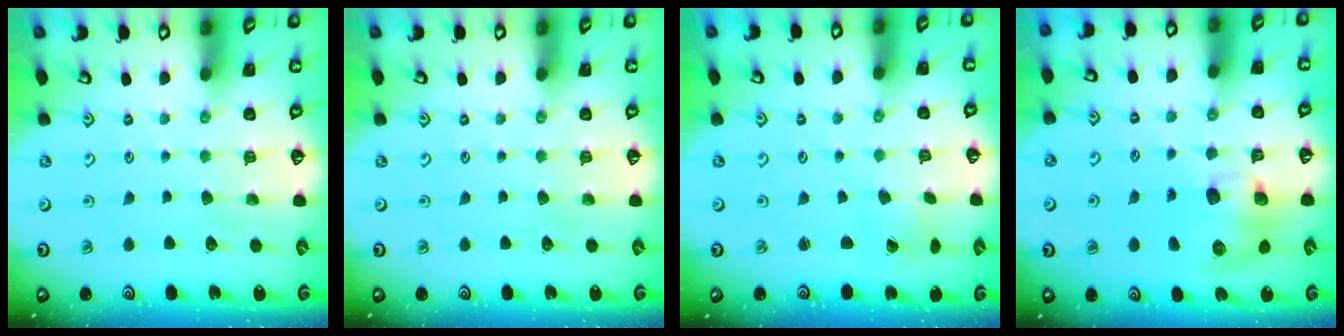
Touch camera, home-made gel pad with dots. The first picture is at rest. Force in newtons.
{"total": 0.0}
{"total": 0.0}
{"total": 9.6, "press": 9.5, "slide": 1.4}